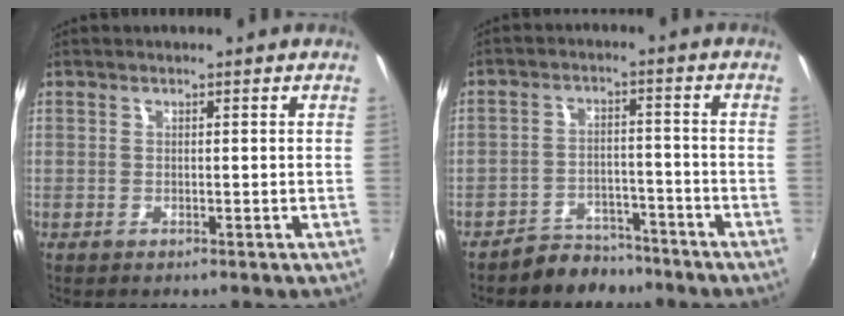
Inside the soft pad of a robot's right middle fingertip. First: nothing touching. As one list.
[{"total": 6.6, "force": [-5.7, 3.2, 0.7], "torque": [-0.024, 0.018, -0.080]}]